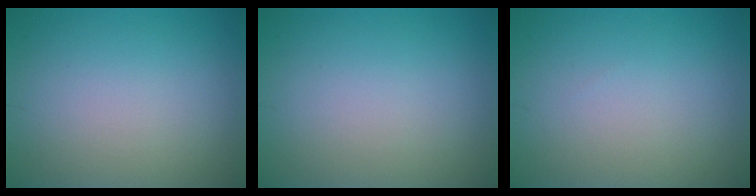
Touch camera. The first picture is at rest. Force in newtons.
{"total": 0.0}
{"total": 0.0}